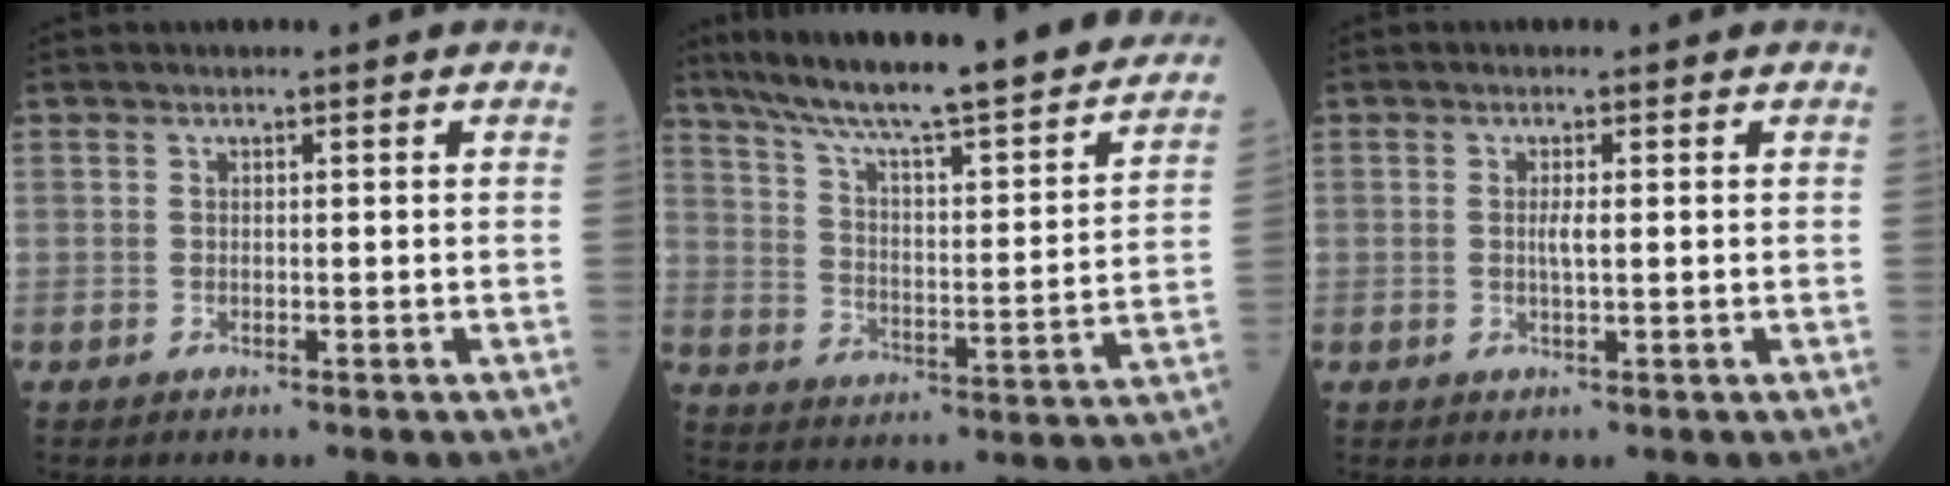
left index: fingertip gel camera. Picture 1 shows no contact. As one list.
[{"total": 30.3, "force": [25.6, 3.2, 15.8], "torque": [-0.249, -0.040, 0.345]}, {"total": 1.5, "force": [0.1, 0.1, 1.5], "torque": [-0.033, -0.001, 0.002]}]